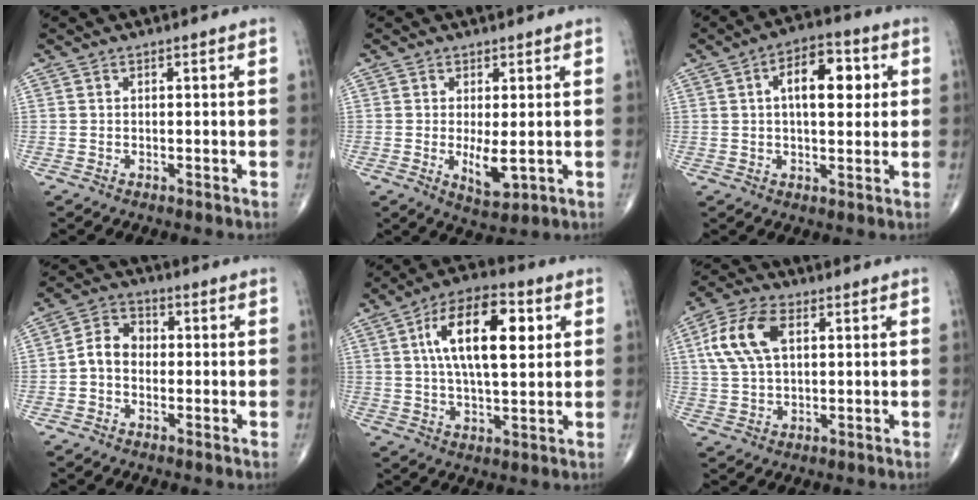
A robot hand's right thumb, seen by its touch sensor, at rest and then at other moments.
{"total": 4.8, "force": [-0.4, 1.7, 4.5], "torque": [-0.075, -0.017, 0.001]}
{"total": 10.5, "force": [2.4, 5.2, 8.7], "torque": [-0.111, 0.011, 0.031]}
{"total": 5.6, "force": [-0.8, 4.4, 3.4], "torque": [-0.046, 0.024, -0.028]}
{"total": 16.0, "force": [4.3, 6.9, 13.8], "torque": [-0.222, 0.004, 0.069]}
{"total": 11.0, "force": [3.0, 6.1, 8.6], "torque": [-0.178, 0.012, 0.055]}